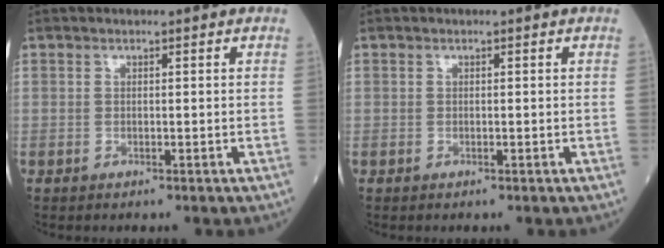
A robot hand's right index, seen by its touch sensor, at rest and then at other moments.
{"total": 0.0}